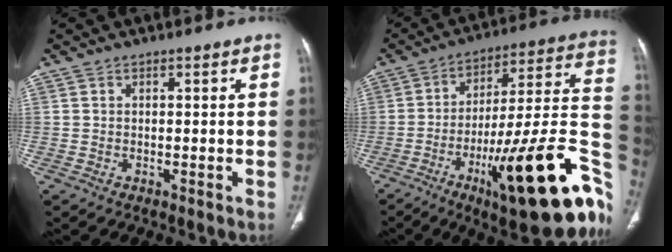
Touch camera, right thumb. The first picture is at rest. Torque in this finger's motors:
{"motor_torque": [3.48, 1.37, 1.33, -1.44, 0.59]}